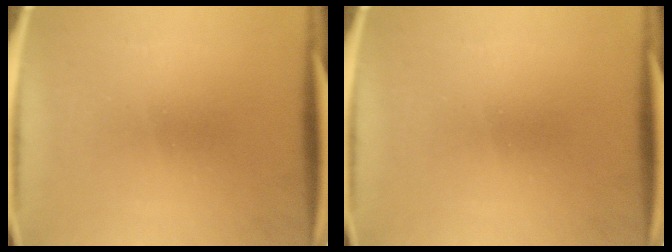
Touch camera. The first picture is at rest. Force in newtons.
{"total": 0.0}